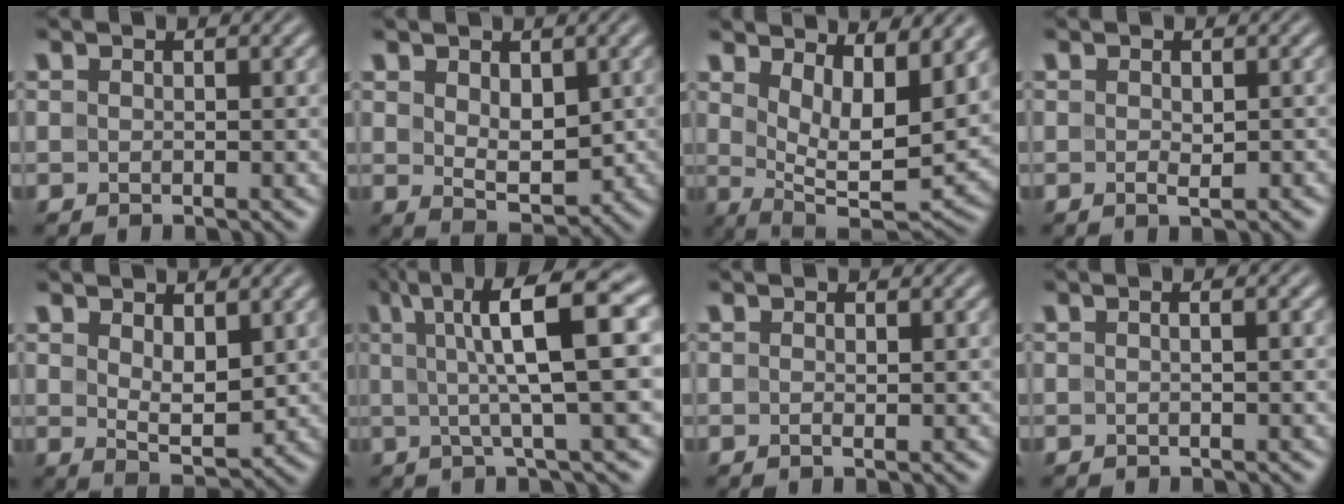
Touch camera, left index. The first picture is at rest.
{"total": 3.8, "force": [0.7, 2.3, 3.0], "torque": [-0.049, -0.009, 0.021]}
{"total": 9.3, "force": [4.0, 3.7, 7.6], "torque": [-0.118, -0.019, 0.077]}
{"total": 1.3, "force": [-0.3, 0.4, 1.3], "torque": [-0.022, -0.005, -0.004]}
{"total": 3.9, "force": [1.4, 1.8, 3.1], "torque": [-0.059, -0.008, 0.031]}
{"total": 10.6, "force": [2.7, 2.2, 10.0], "torque": [-0.139, 0.022, 0.037]}
{"total": 0.6, "force": [0.0, 0.0, 0.6], "torque": [-0.011, -0.002, -0.001]}
{"total": 1.7, "force": [0.3, 0.6, 1.5], "torque": [-0.013, -0.003, -0.010]}